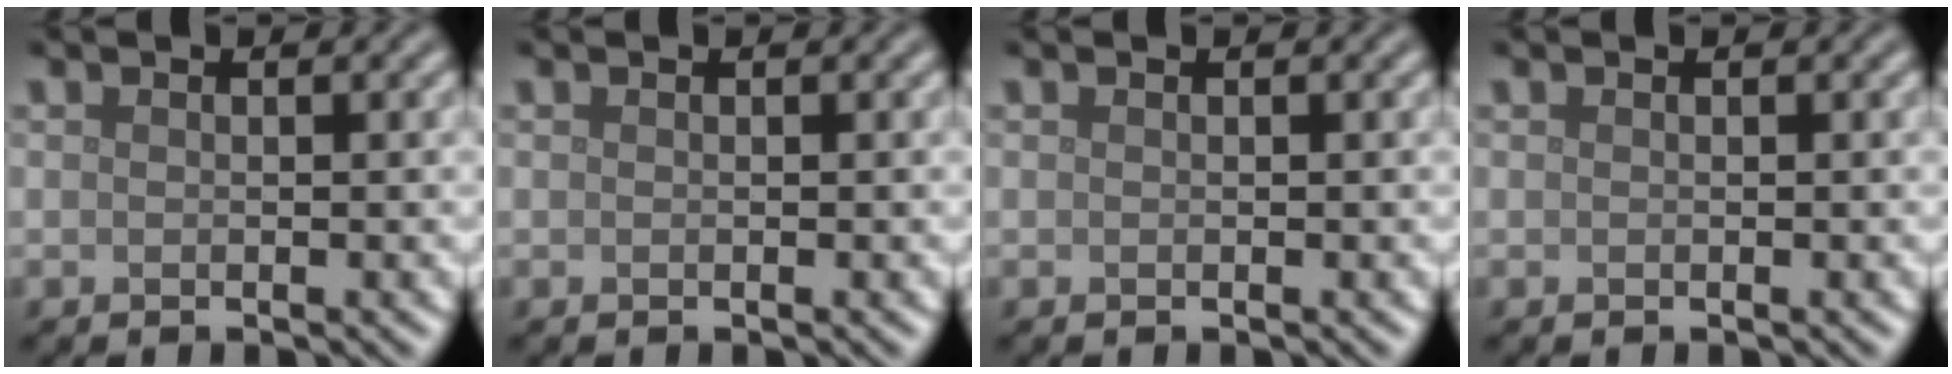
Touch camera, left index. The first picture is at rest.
{"total": 0.0}
{"total": 0.0}
{"total": 0.0}